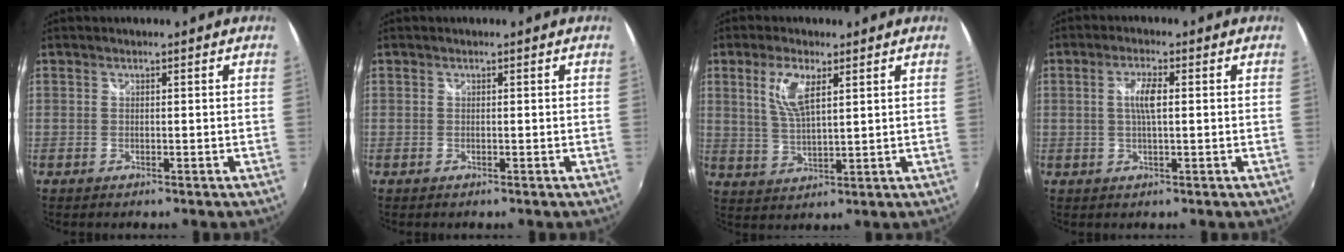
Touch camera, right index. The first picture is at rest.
{"total": 0.0}
{"total": 6.8, "force": [2.9, 2.3, 5.7], "torque": [-0.115, 0.001, 0.060]}
{"total": 4.0, "force": [0.4, 1.0, 3.8], "torque": [-0.072, 0.003, 0.008]}